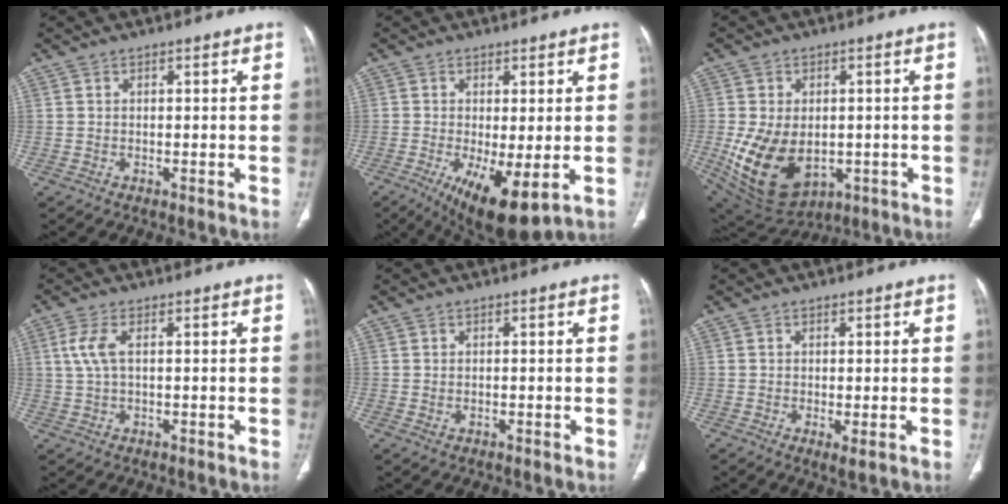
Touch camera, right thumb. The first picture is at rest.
{"total": 10.7, "force": [-3.0, 3.6, 9.7], "torque": [-0.161, -0.025, -0.036]}
{"total": 15.4, "force": [-2.7, 10.3, 11.1], "torque": [-0.191, -0.006, -0.013]}
{"total": 4.3, "force": [1.0, 1.6, 3.8], "torque": [-0.107, 0.010, 0.022]}
{"total": 0.8, "force": [-0.2, 0.5, 0.6], "torque": [-0.017, 0.006, 0.002]}
{"total": 1.8, "force": [-0.4, 0.5, 1.7], "torque": [-0.038, -0.009, -0.006]}